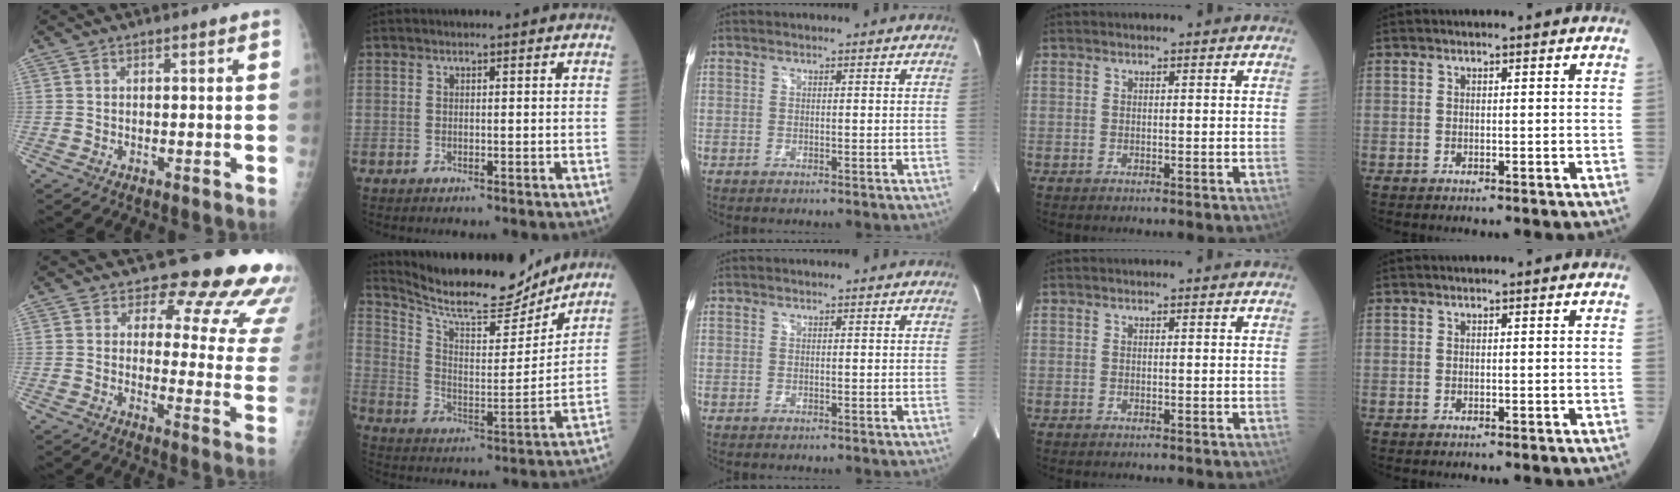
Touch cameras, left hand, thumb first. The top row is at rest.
{"thumb": {"total": 17.9, "force": [15.2, 6.7, 6.5], "torque": [-0.023, -0.117, 0.154]}, "index": {"total": 17.0, "force": [15.7, 2.8, 5.9], "torque": [-0.117, -0.008, 0.254]}}